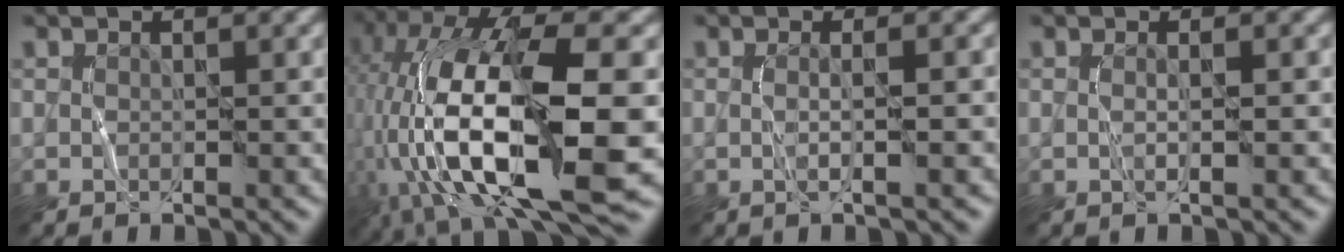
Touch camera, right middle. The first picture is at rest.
{"total": 17.2, "force": [-3.3, 6.9, 15.3], "torque": [-0.281, 0.016, -0.049]}
{"total": 2.0, "force": [0.0, 0.7, 1.9], "torque": [-0.019, 0.003, -0.014]}
{"total": 1.0, "force": [0.0, 0.3, 1.0], "torque": [-0.013, 0.004, -0.003]}